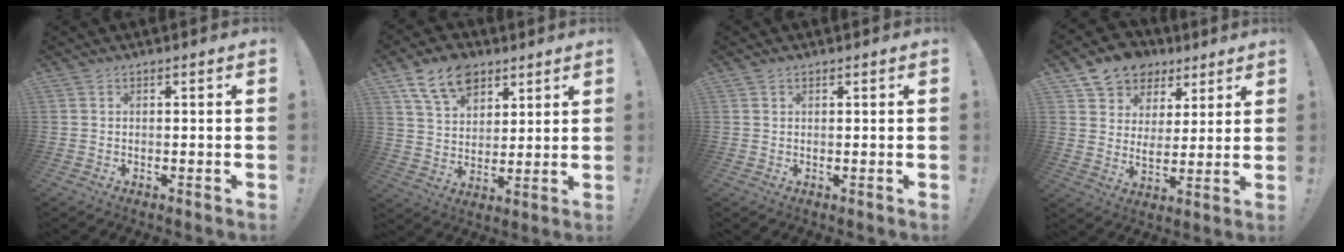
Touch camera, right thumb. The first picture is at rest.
{"total": 13.1, "force": [8.0, 8.4, 5.9], "torque": [-0.097, -0.033, 0.153]}
{"total": 0.9, "force": [0.7, 0.4, -0.2], "torque": [0.009, -0.003, 0.014]}
{"total": 11.1, "force": [7.5, 7.8, 2.4], "torque": [-0.034, -0.049, 0.143]}